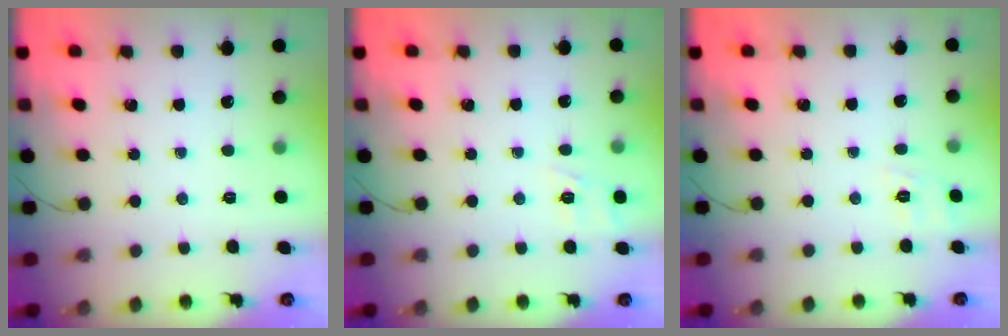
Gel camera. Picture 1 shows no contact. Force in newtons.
{"total": 2.4, "press": 1.8, "slide": 1.5}
{"total": 6.6, "press": 6.3, "slide": 2.0}